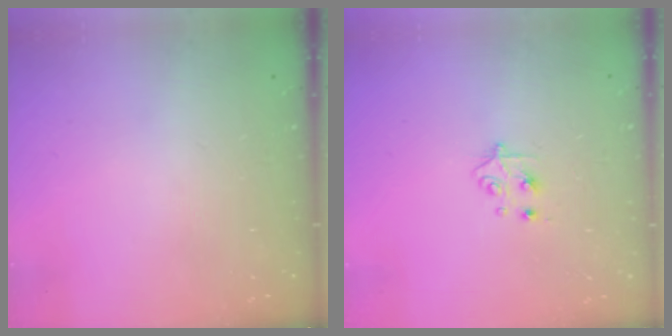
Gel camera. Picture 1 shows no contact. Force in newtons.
{"total": 4.8, "press": 4.8, "slide": 0.6}